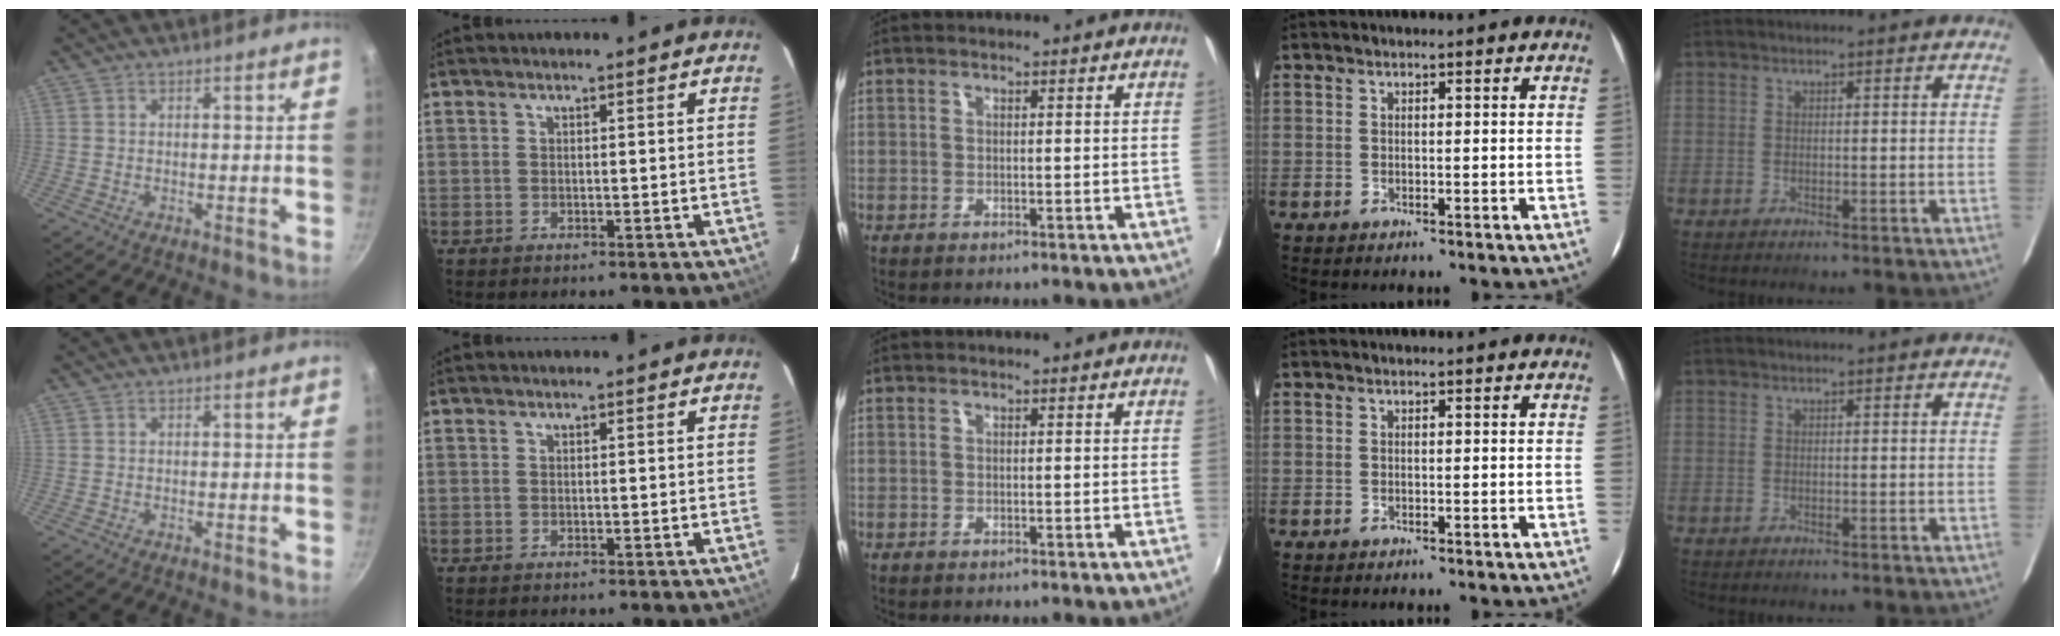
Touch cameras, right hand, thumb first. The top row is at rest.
{}